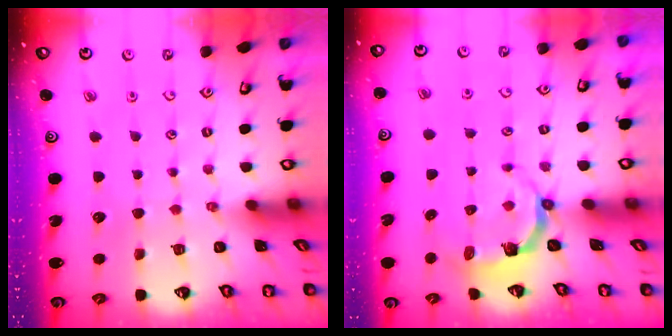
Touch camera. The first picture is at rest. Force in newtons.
{"total": 4.6, "press": 3.0, "slide": 3.5}